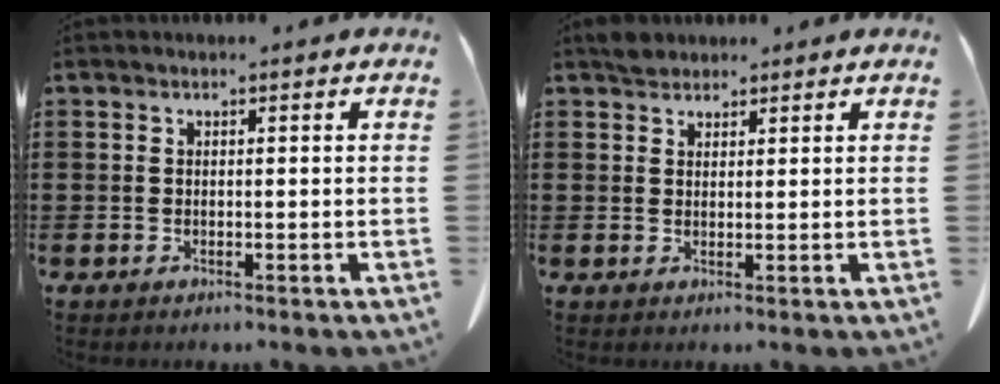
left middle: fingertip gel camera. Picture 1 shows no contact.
{"total": 2.2, "force": [2.0, 1.0, 0.5], "torque": [-0.007, 0.001, 0.037]}